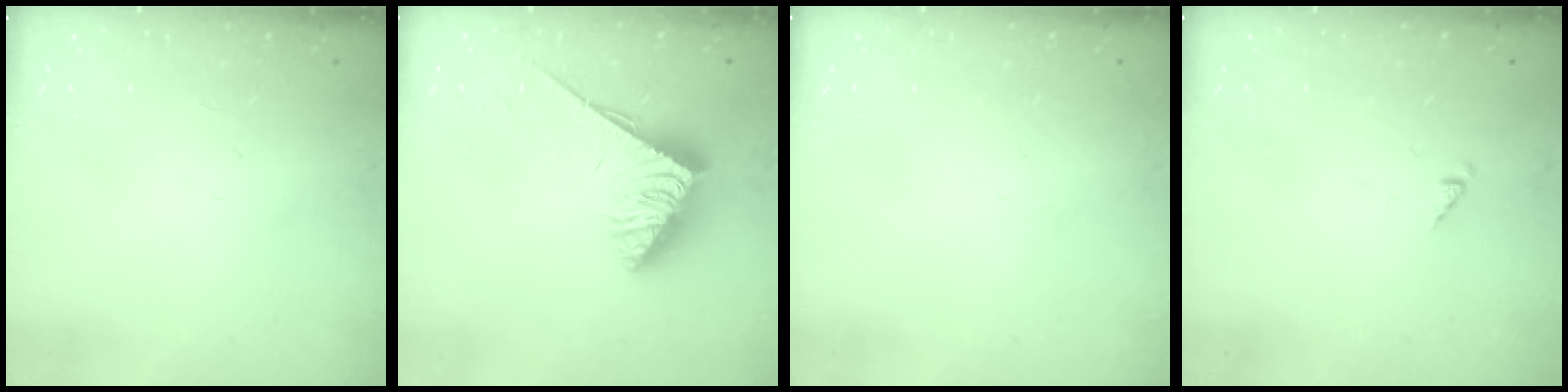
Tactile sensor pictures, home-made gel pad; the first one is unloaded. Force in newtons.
{"total": 3.7, "press": 3.6, "slide": 0.6}
{"total": 0.0}
{"total": 0.8, "press": 0.8, "slide": 0.2}